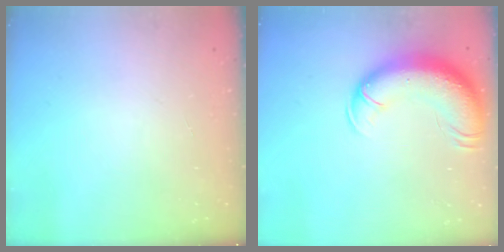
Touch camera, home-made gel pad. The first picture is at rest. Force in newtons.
{"total": 16.2, "press": 15.8, "slide": 3.6}